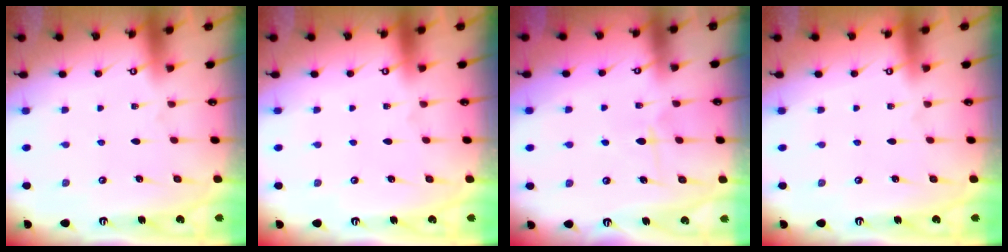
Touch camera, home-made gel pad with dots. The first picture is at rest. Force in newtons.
{"total": 0.0}
{"total": 5.8, "press": 5.7, "slide": 0.7}
{"total": 0.0}